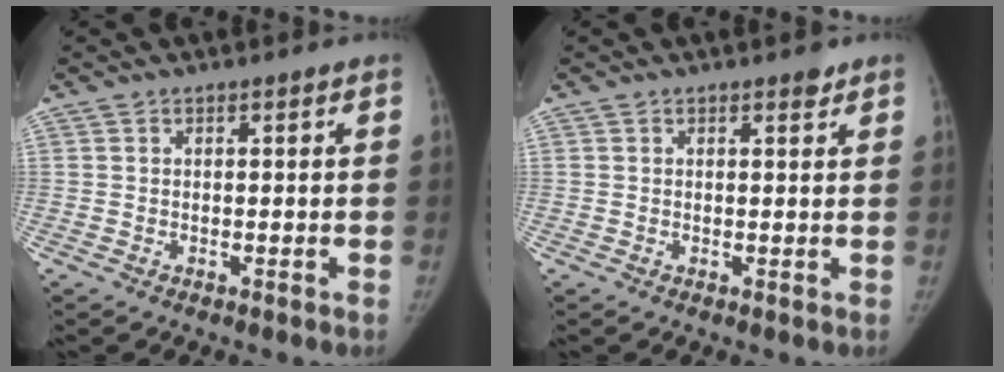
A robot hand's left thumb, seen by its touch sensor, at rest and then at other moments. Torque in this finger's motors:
{"motor_torque": [1.82, 1.18, 0.55, -0.39, 0.04]}